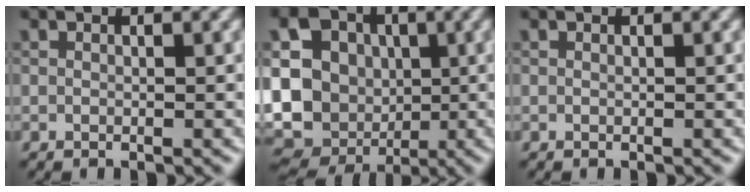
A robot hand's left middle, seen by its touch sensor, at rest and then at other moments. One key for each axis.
{"total": 18.2, "fx": -0.3, "fy": 16.4, "fz": 7.9, "tx": -0.175, "ty": -0.013, "tz": -0.029}
{"total": 0.0}